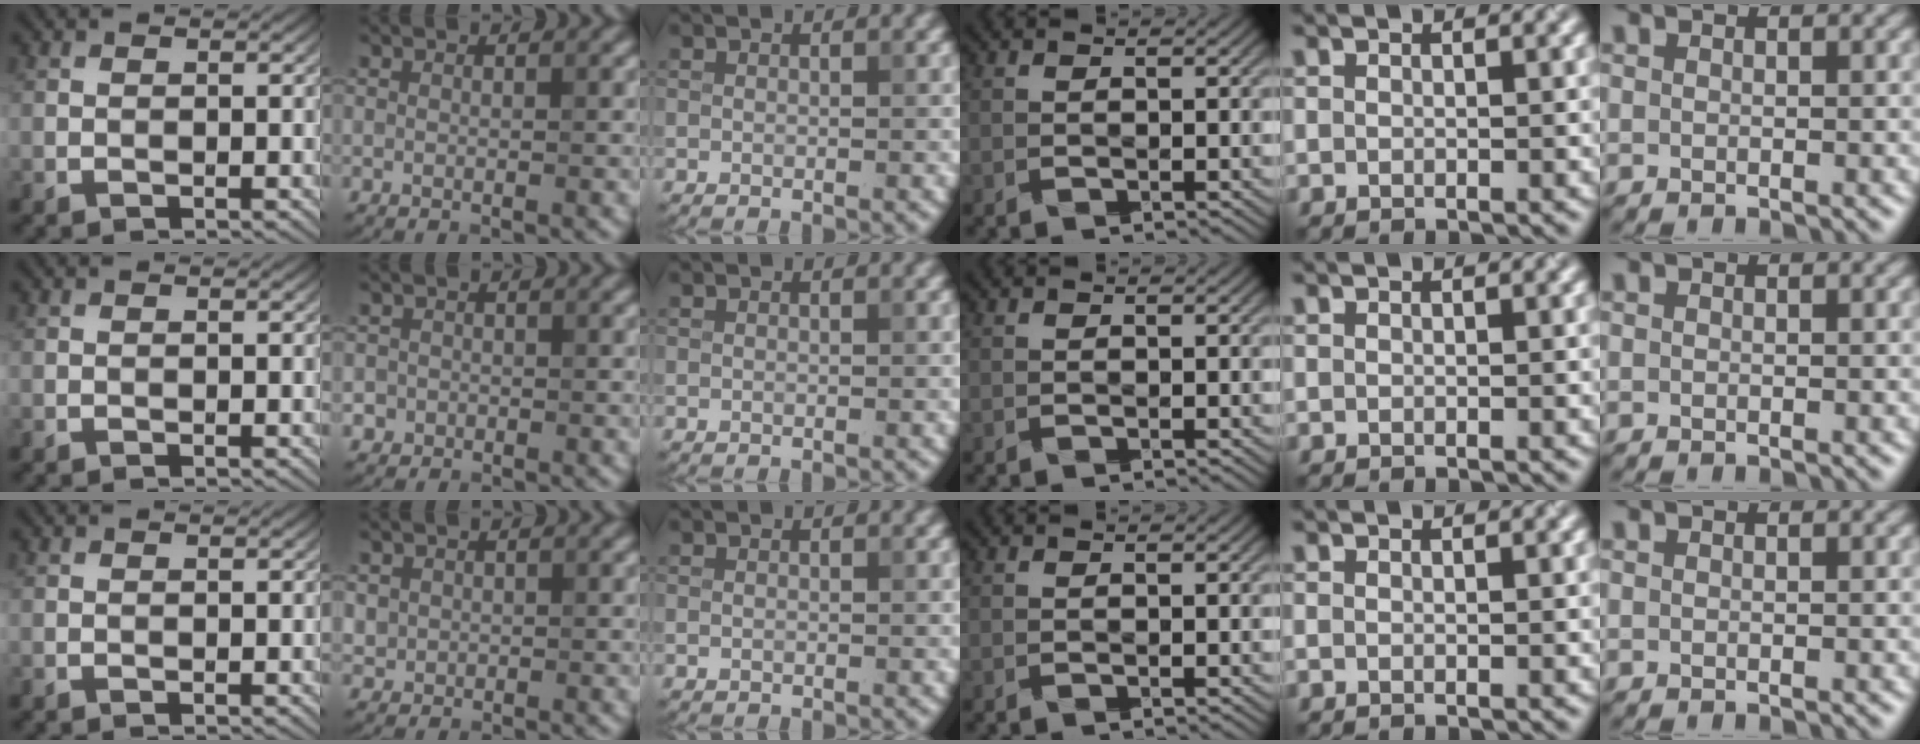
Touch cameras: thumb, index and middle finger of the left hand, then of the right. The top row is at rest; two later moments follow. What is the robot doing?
{"motion": "fold", "object": "canvas paper"}